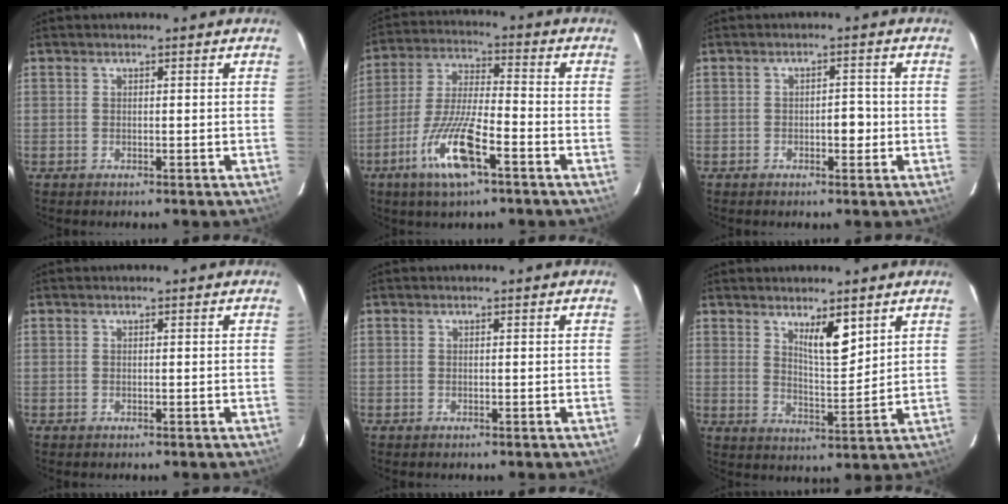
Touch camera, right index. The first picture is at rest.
{"total": 12.4, "force": [-6.2, 2.1, 10.5], "torque": [-0.216, -0.011, -0.116]}
{"total": 2.9, "force": [-0.8, 1.3, 2.5], "torque": [-0.034, 0.006, -0.010]}
{"total": 0.0}
{"total": 0.0}
{"total": 6.1, "force": [3.6, 1.3, 4.7], "torque": [-0.084, -0.012, 0.068]}